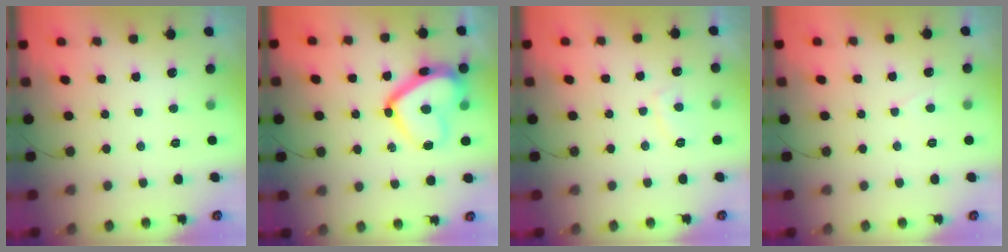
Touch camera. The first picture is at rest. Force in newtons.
{"total": 15.9, "press": 15.9, "slide": 1.3}
{"total": 3.2, "press": 3.2, "slide": 0.3}
{"total": 2.1, "press": 2.1, "slide": 0.4}